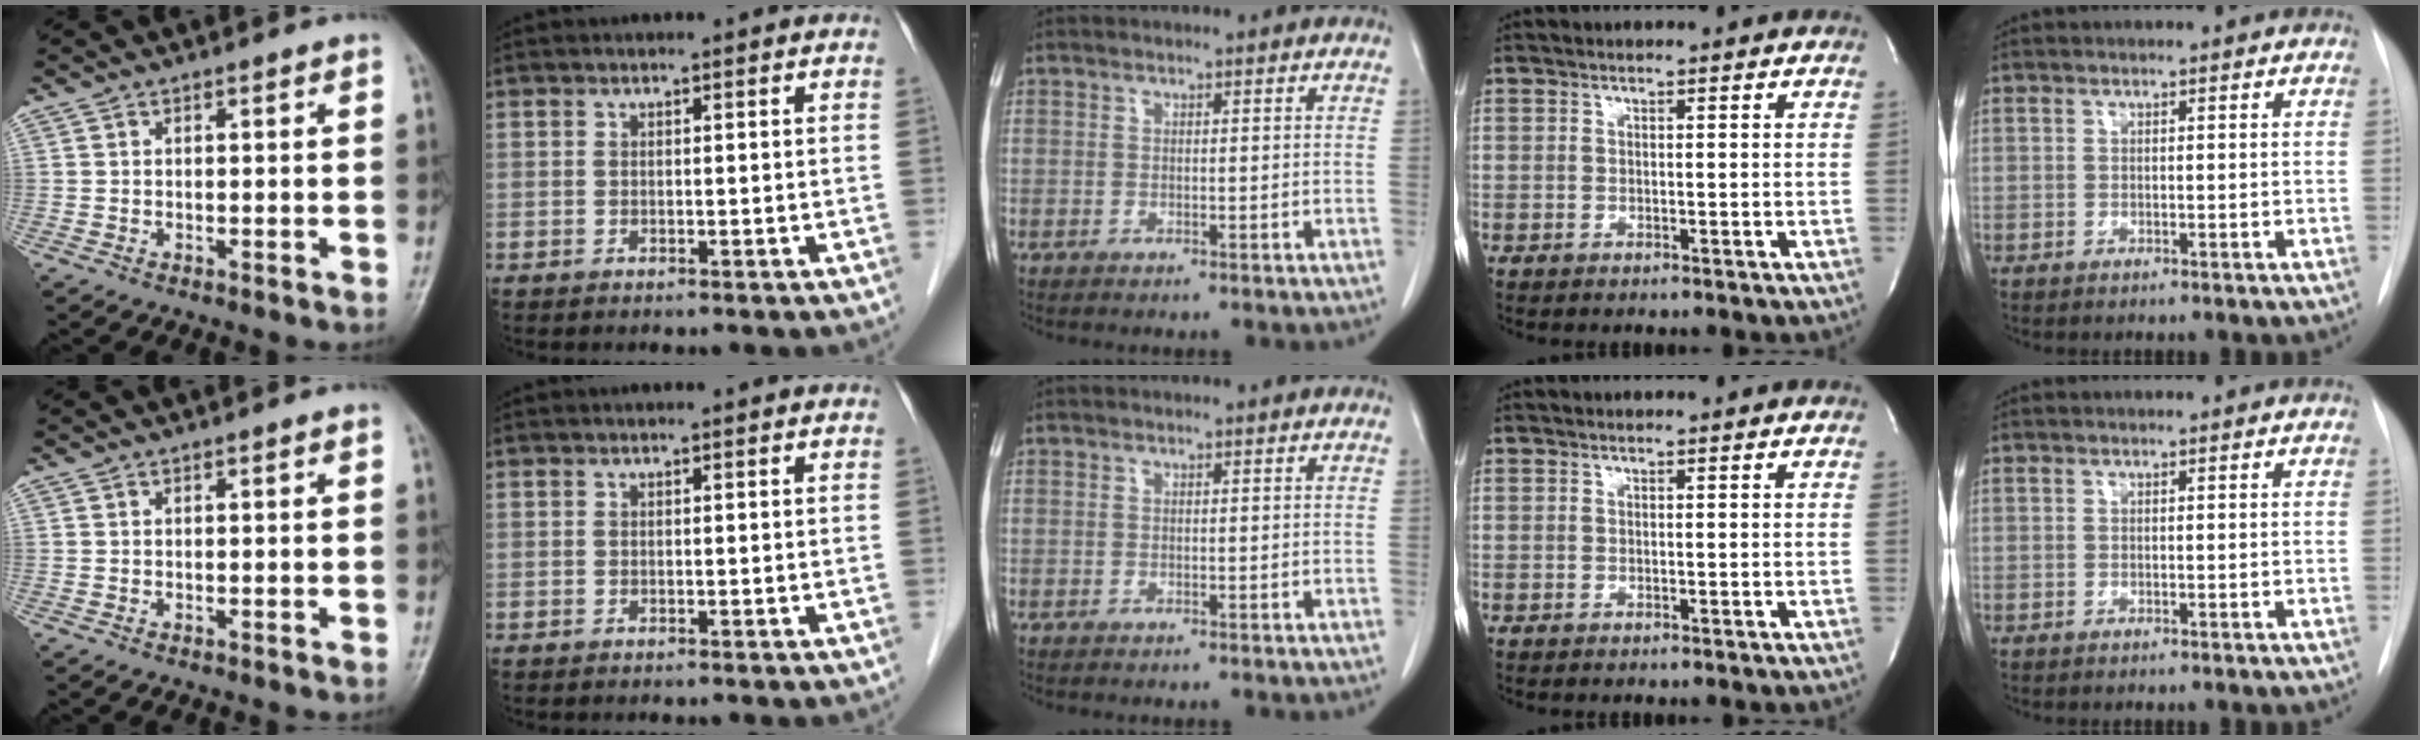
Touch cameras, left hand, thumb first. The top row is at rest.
{}